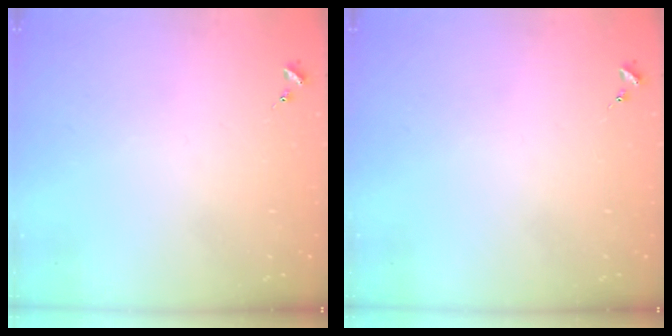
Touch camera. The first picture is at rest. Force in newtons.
{"total": 0.0}